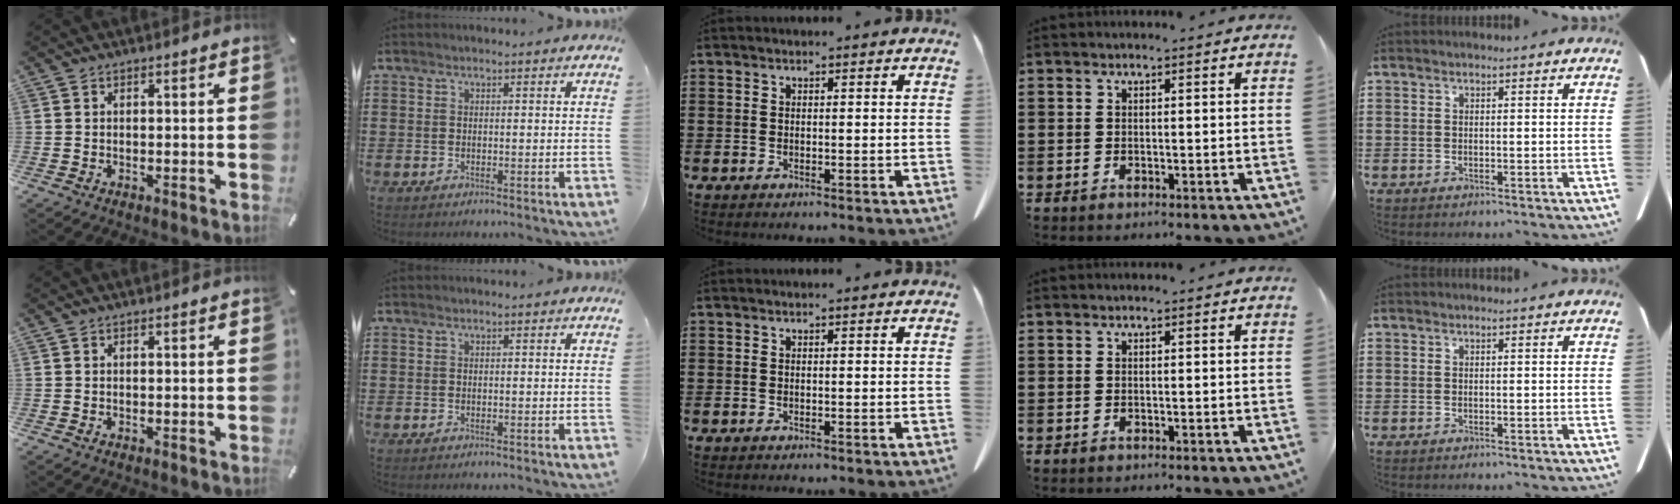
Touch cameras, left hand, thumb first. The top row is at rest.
{}